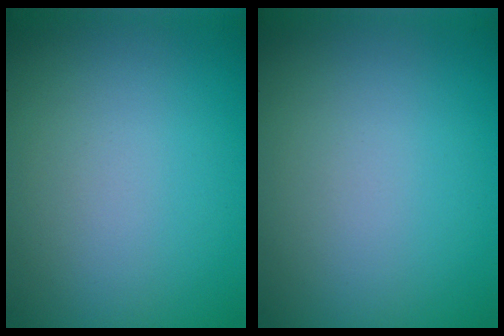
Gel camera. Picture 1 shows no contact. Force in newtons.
{"total": 0.0}